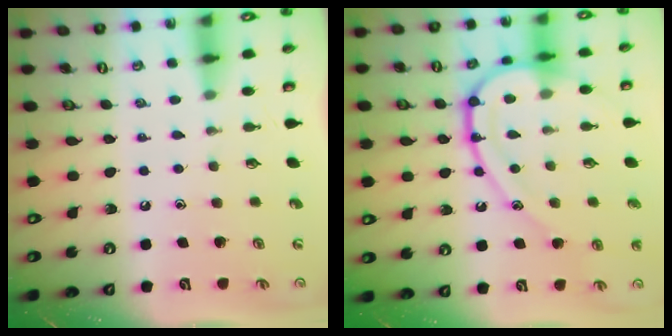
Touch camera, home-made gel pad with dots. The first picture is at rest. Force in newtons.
{"total": 16.6, "press": 16.5, "slide": 1.4}